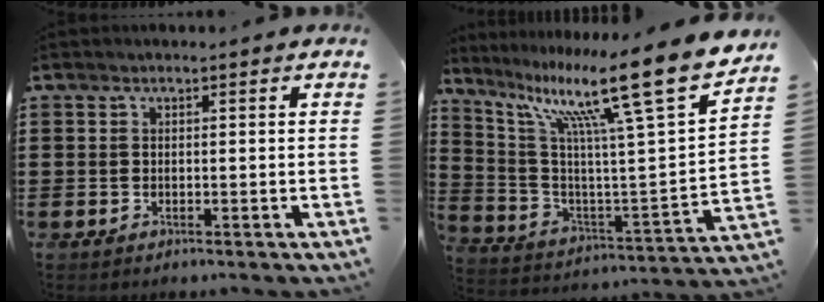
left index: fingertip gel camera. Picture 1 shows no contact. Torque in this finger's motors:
{"motor_torque": [1.99, -0.15, 0.99, 0.21]}